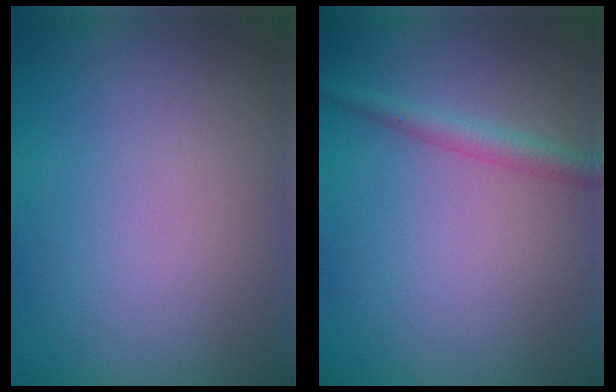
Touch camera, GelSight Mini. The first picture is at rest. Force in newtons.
{"total": 2.0, "press": 2.0, "slide": 0.0}